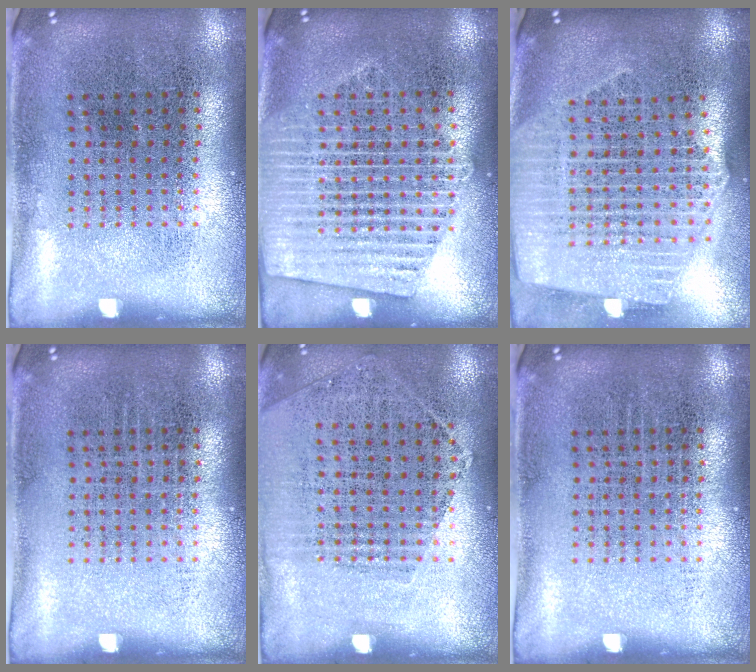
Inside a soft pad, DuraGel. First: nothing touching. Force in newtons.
{"total": 1.8, "press": 1.8, "slide": 0.3}
{"total": 2.5, "press": 2.2, "slide": 1.2}
{"total": 0.0}
{"total": 1.1, "press": 0.9, "slide": 0.5}
{"total": 0.0}